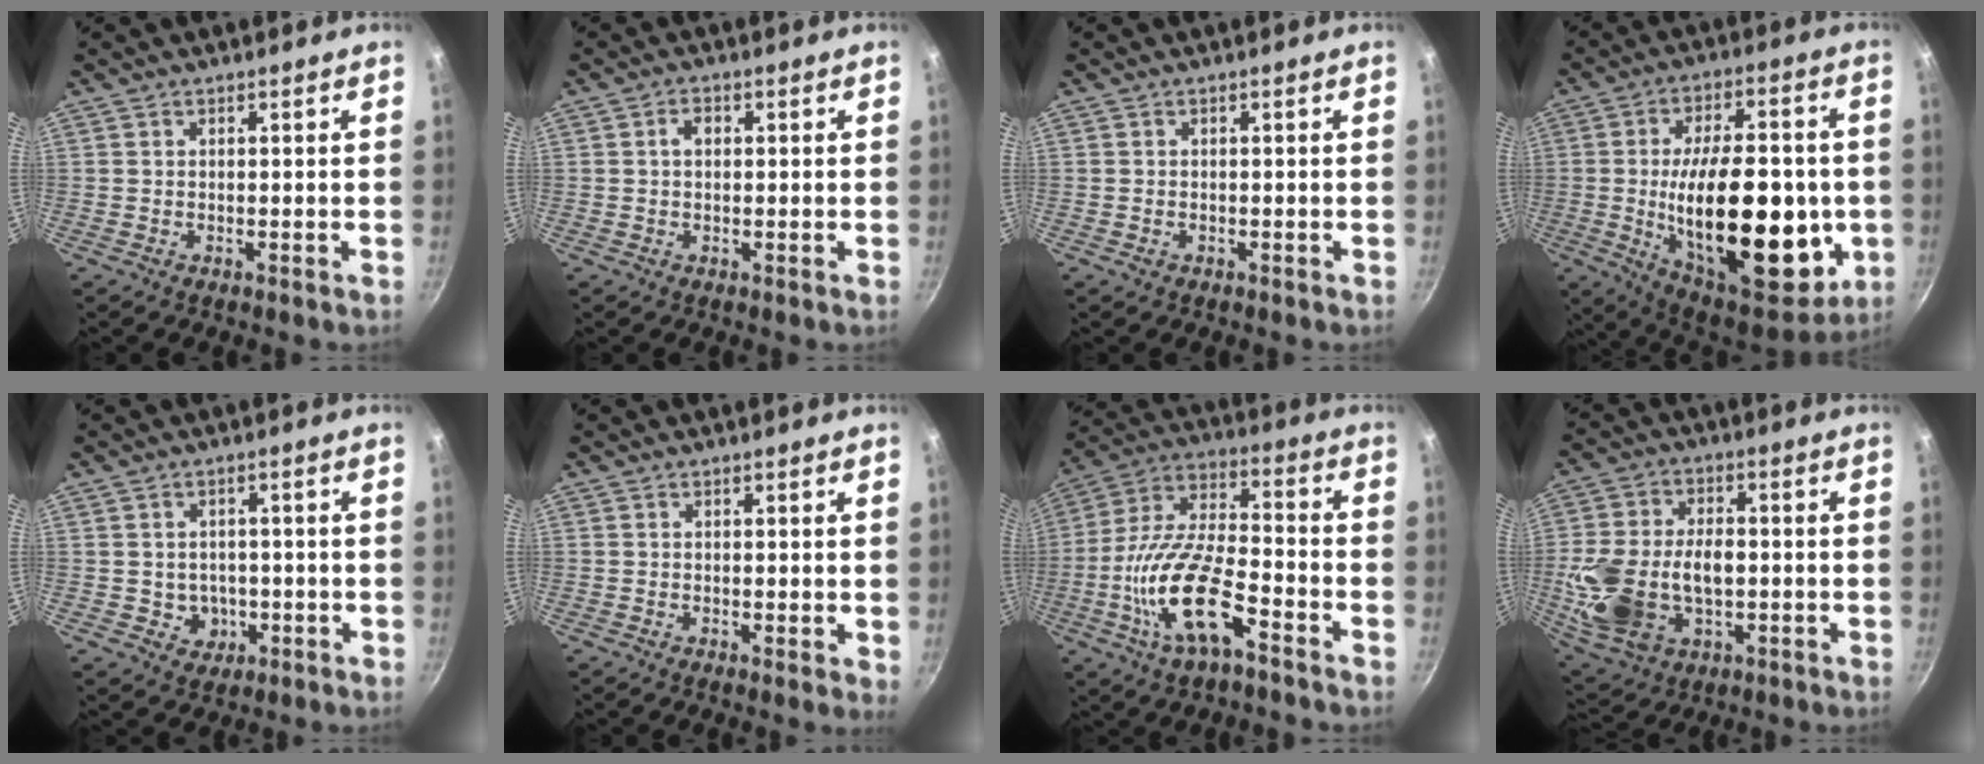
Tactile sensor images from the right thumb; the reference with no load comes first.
{"total": 2.4, "force": [0.4, 1.7, 1.6], "torque": [-0.018, 0.008, 0.004]}
{"total": 0.7, "force": [-0.3, 0.5, 0.3], "torque": [-0.005, -0.001, -0.006]}
{"total": 29.8, "force": [-3.7, 14.3, 25.9], "torque": [-0.366, 0.003, -0.041]}
{"total": 4.5, "force": [-0.8, 4.1, 1.6], "torque": [-0.005, 0.012, 0.002]}
{"total": 1.6, "force": [0.1, 0.5, 1.5], "torque": [-0.019, -0.006, -0.001]}
{"total": 17.2, "force": [-7.3, 6.6, 14.2], "torque": [-0.264, 0.038, -0.148]}
{"total": 17.1, "force": [-1.9, 11.3, 12.6], "torque": [-0.240, 0.015, -0.024]}